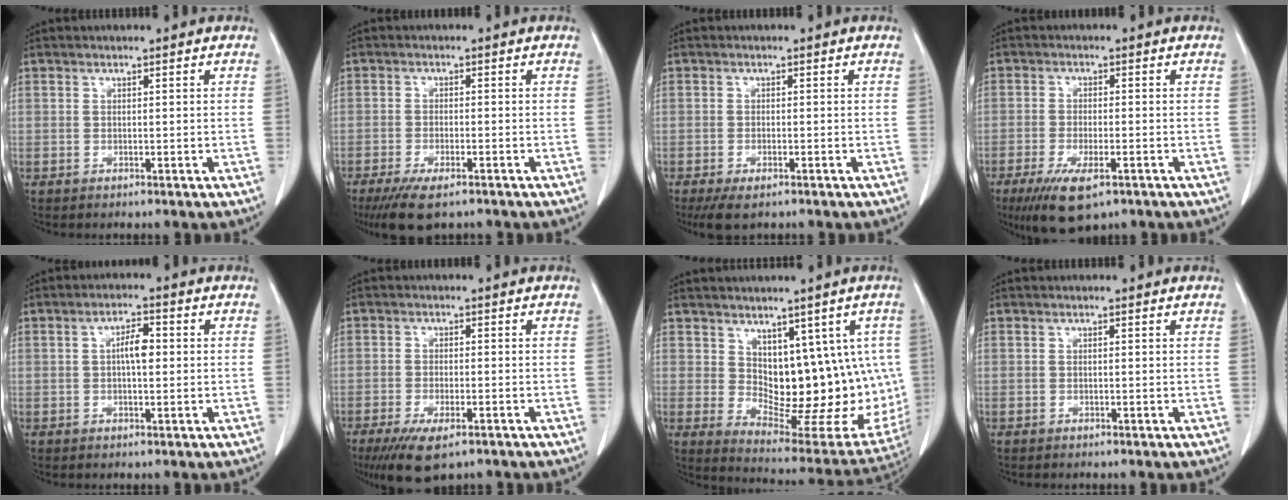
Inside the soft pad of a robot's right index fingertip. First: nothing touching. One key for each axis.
{"total": 7.1, "fx": -5.2, "fy": 1.8, "fz": 4.5, "tx": -0.076, "ty": -0.016, "tz": -0.081}
{"total": 4.0, "fx": -2.8, "fy": 1.3, "fz": 2.6, "tx": -0.047, "ty": -0.010, "tz": -0.042}
{"total": 8.1, "fx": -4.9, "fy": 2.4, "fz": 6.0, "tx": -0.109, "ty": -0.019, "tz": -0.076}
{"total": 3.8, "fx": 0.3, "fy": 1.2, "fz": 3.6, "tx": -0.064, "ty": 0.008, "tz": 0.004}
{"total": 7.3, "fx": -4.7, "fy": 2.2, "fz": 5.2, "tx": -0.089, "ty": -0.017, "tz": -0.073}
{"total": 15.1, "fx": 2.2, "fy": 8.2, "fz": 12.5, "tx": -0.142, "ty": 0.000, "tz": 0.054}
{"total": 0.0}